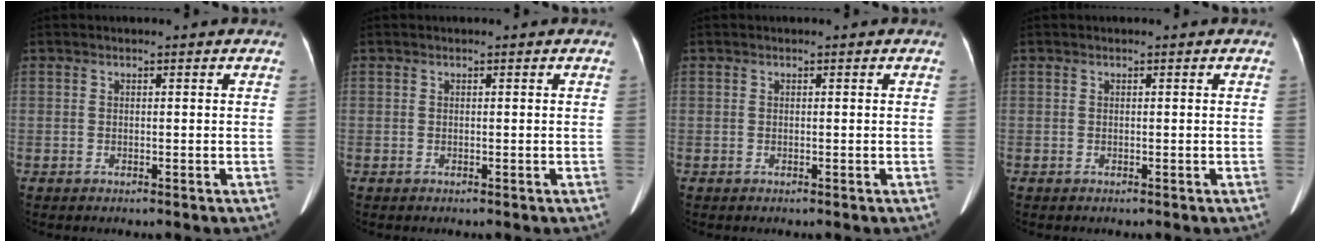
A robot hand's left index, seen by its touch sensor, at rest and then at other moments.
{"total": 0.0}
{"total": 0.0}
{"total": 0.0}